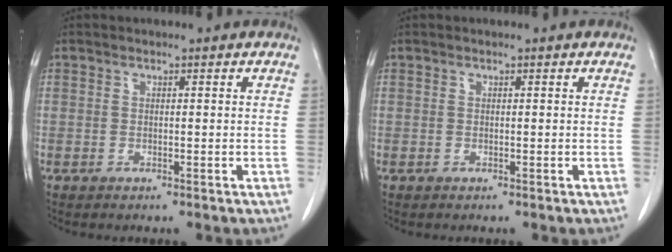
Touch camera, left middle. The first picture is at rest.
{"total": 0.0}